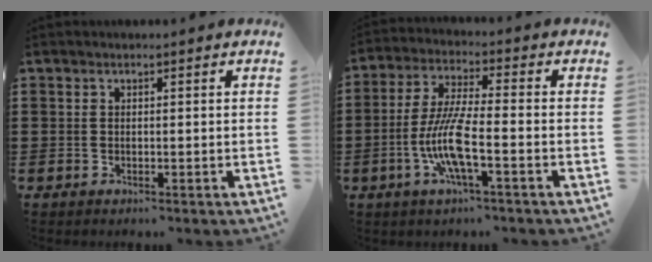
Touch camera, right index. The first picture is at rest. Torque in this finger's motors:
{"motor_torque": [2.14, 0.00, 1.01, 0.21]}